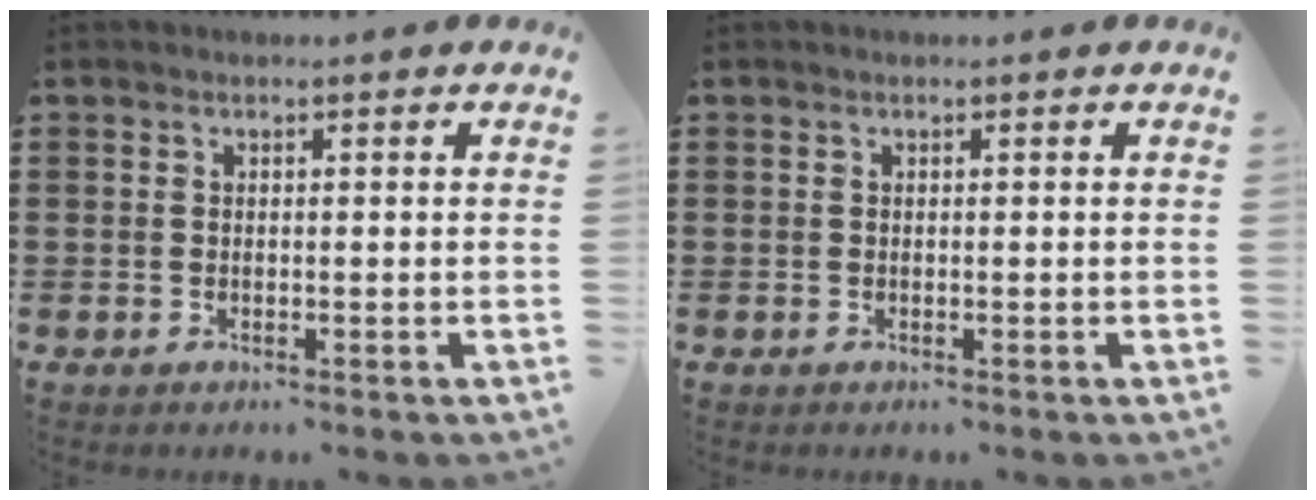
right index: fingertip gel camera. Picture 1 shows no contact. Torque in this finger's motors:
{"motor_torque": [0.00, 0.00, 0.00, 0.00]}